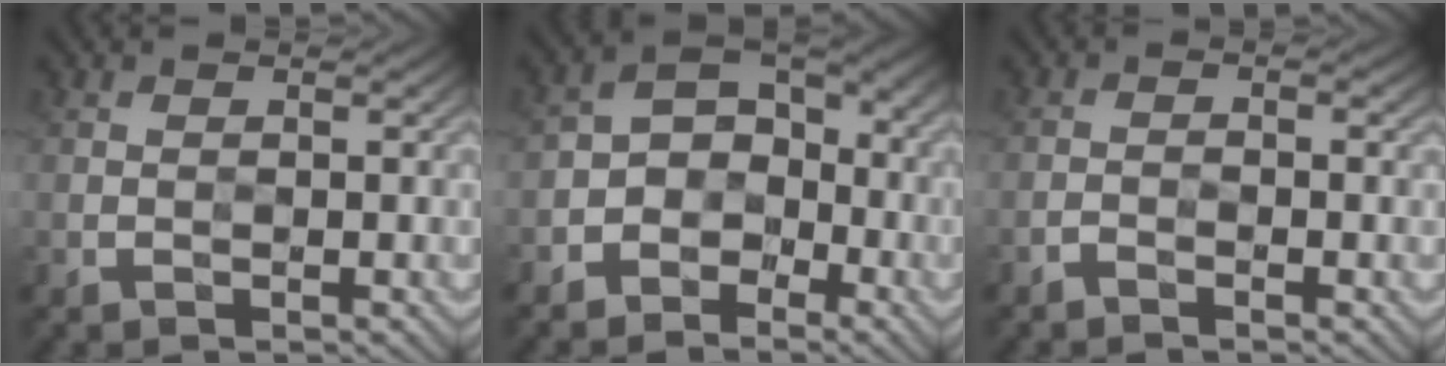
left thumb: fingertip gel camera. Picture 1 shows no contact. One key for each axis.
{"total": 5.8, "fx": -3.3, "fy": 3.9, "fz": 2.8, "tx": -0.035, "ty": 0.005, "tz": -0.076}
{"total": 1.1, "fx": -1.1, "fy": 0.1, "fz": 0.1, "tx": 0.000, "ty": -0.001, "tz": -0.026}